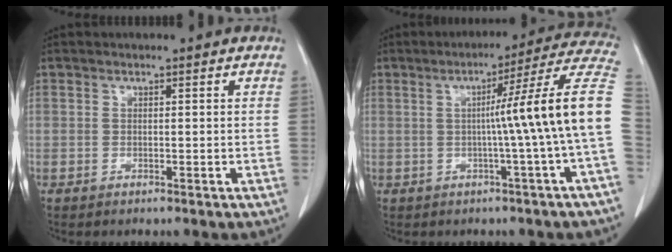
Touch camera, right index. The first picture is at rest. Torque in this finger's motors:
{"motor_torque": [1.34, -0.25, 0.69, 0.14]}